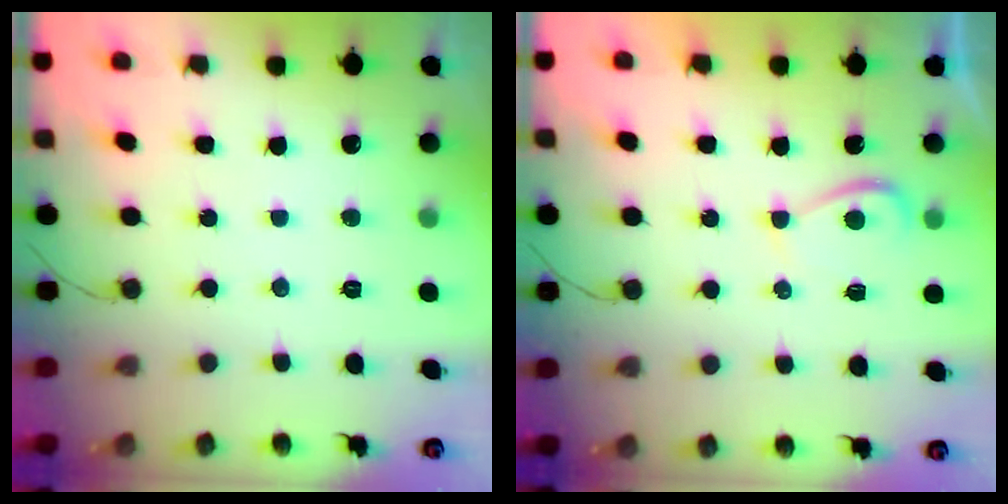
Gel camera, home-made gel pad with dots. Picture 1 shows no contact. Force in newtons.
{"total": 2.3, "press": 2.3, "slide": 0.5}